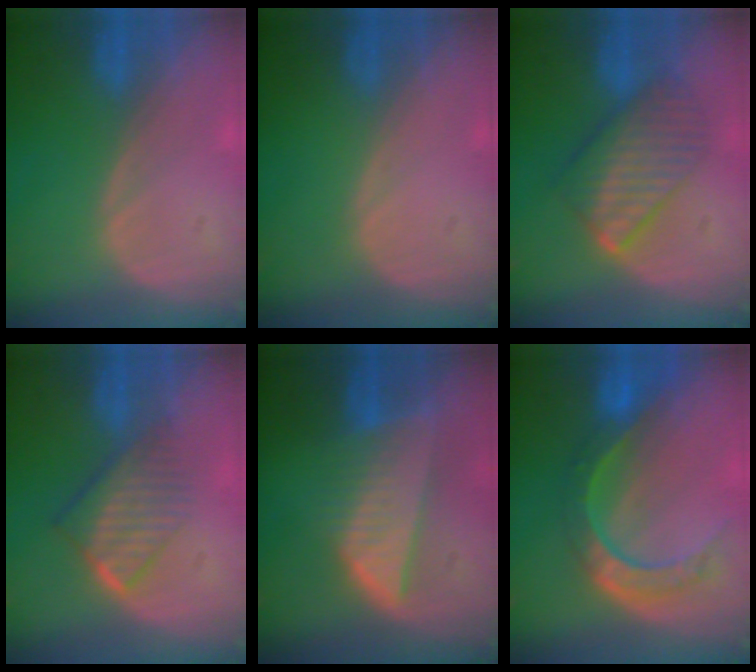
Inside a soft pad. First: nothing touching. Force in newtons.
{"total": 0.0}
{"total": 7.7, "press": 7.7, "slide": 0.3}
{"total": 6.6, "press": 6.0, "slide": 2.9}
{"total": 8.3, "press": 7.3, "slide": 3.9}
{"total": 8.8, "press": 7.3, "slide": 5.0}